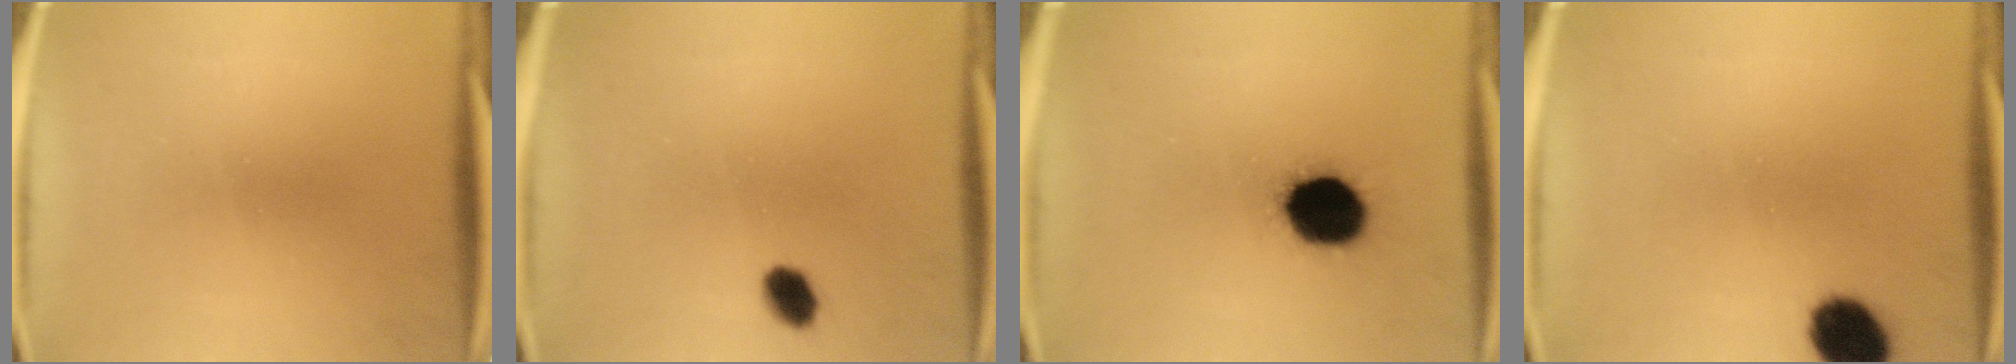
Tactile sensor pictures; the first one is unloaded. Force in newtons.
{"total": 3.8}
{"total": 14.2}
{"total": 8.9}